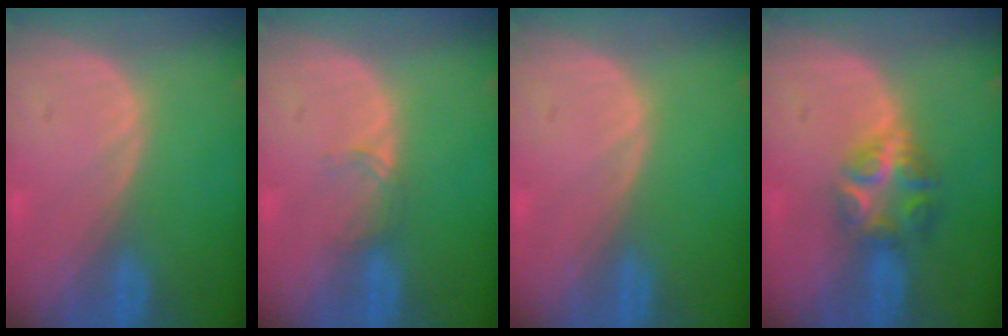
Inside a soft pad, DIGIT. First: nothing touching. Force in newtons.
{"total": 1.5, "press": 1.5, "slide": 0.2}
{"total": 0.0}
{"total": 6.1, "press": 5.4, "slide": 2.8}